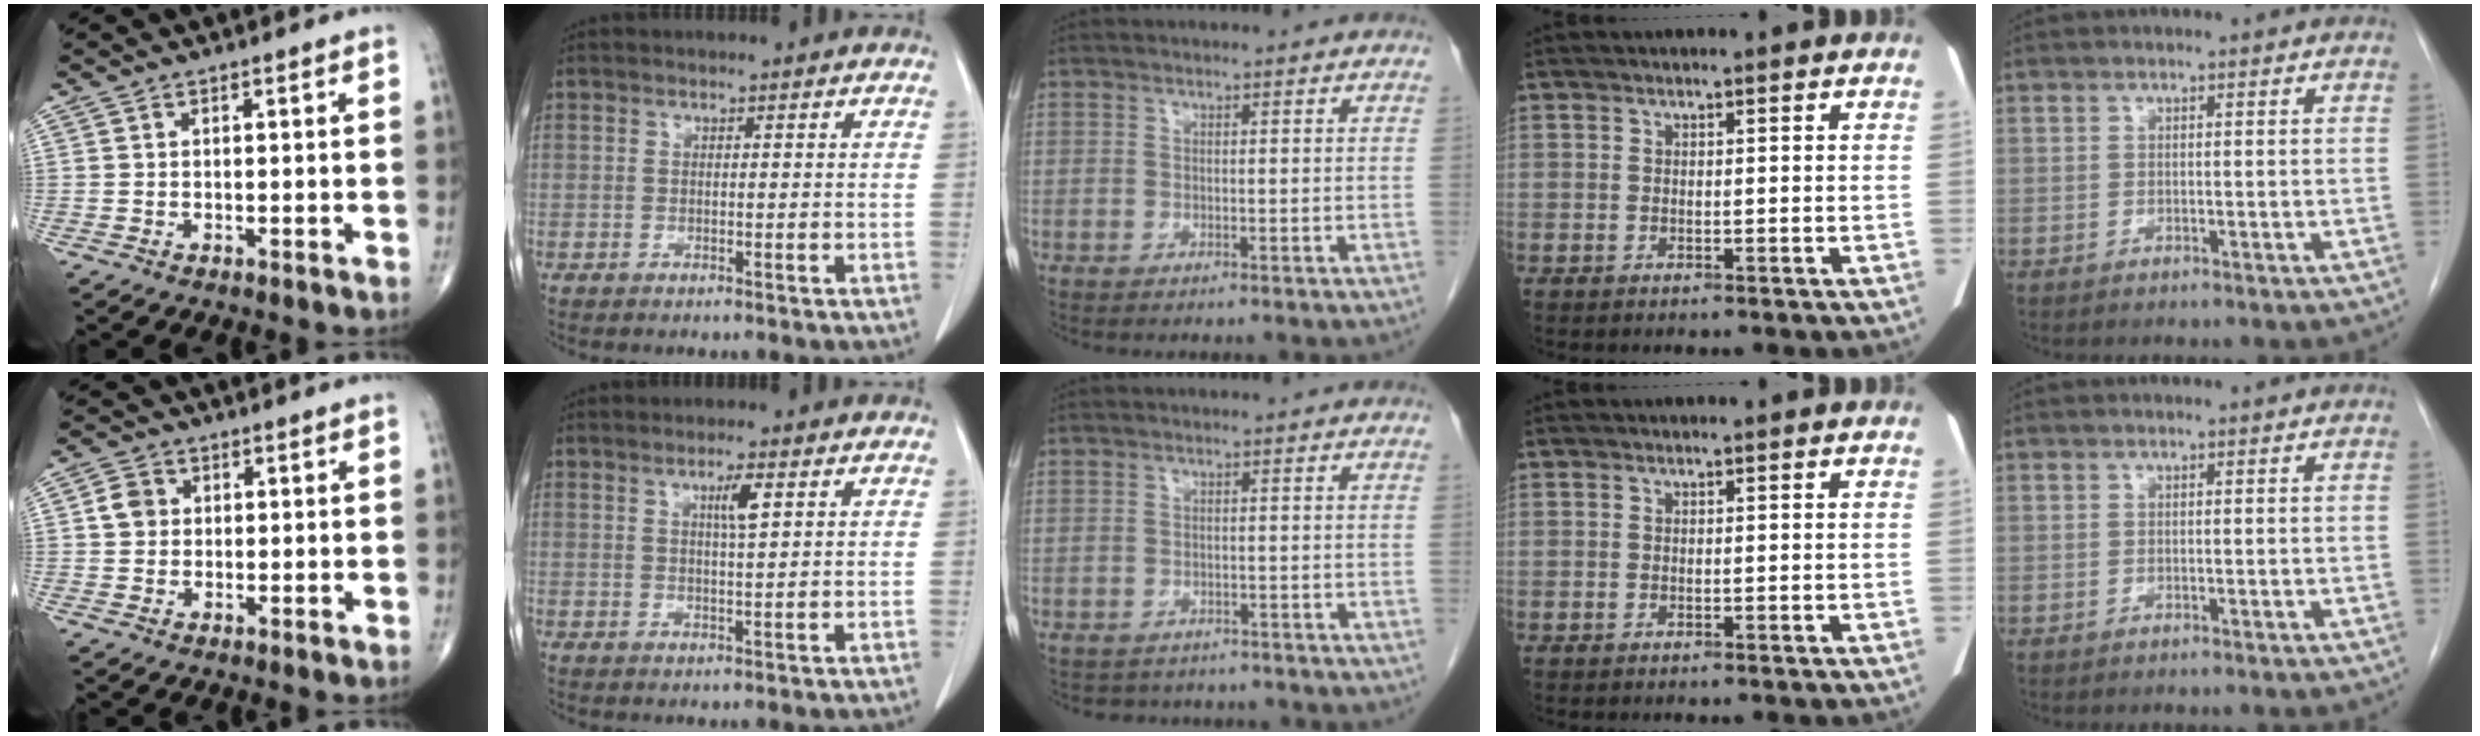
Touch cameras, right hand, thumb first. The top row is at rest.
{"thumb": {"total": 3.8, "force": [0.5, 3.3, 1.7], "torque": [-0.022, 0.005, 0.004]}, "index": {"total": 3.0, "force": [1.2, 0.1, 2.8], "torque": [-0.048, -0.002, 0.020]}, "middle": {"total": 4.9, "force": [-4.4, 2.2, 0.5], "torque": [-0.007, 0.005, -0.049]}}